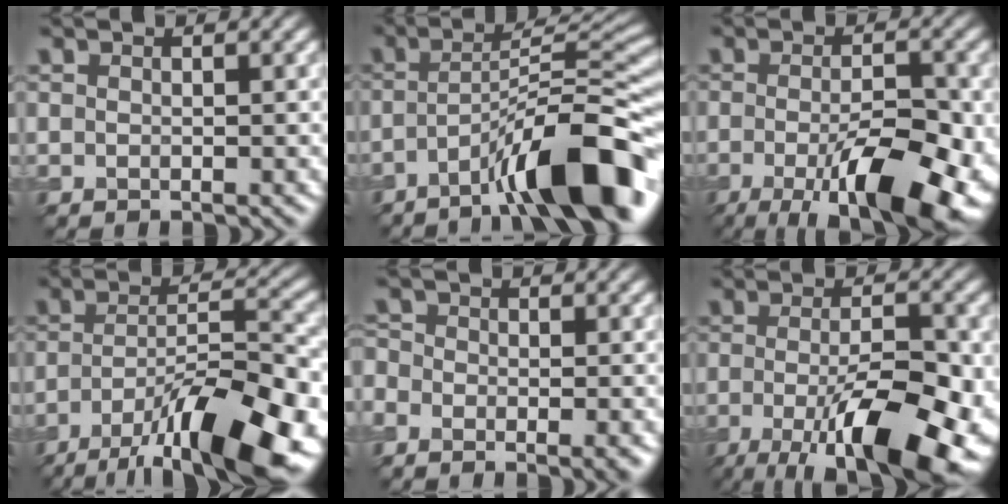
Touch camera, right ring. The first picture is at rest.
{"total": 11.0, "force": [-6.2, 2.0, 8.8], "torque": [-0.127, 0.025, -0.097]}
{"total": 11.5, "force": [-4.6, 3.7, 9.9], "torque": [-0.155, -0.018, -0.057]}
{"total": 13.4, "force": [-8.3, 3.7, 9.8], "torque": [-0.178, 0.007, -0.125]}
{"total": 5.0, "force": [-3.8, 2.0, 2.5], "torque": [-0.035, -0.005, -0.049]}
{"total": 12.9, "force": [-4.8, 4.3, 11.1], "torque": [-0.172, -0.021, -0.063]}